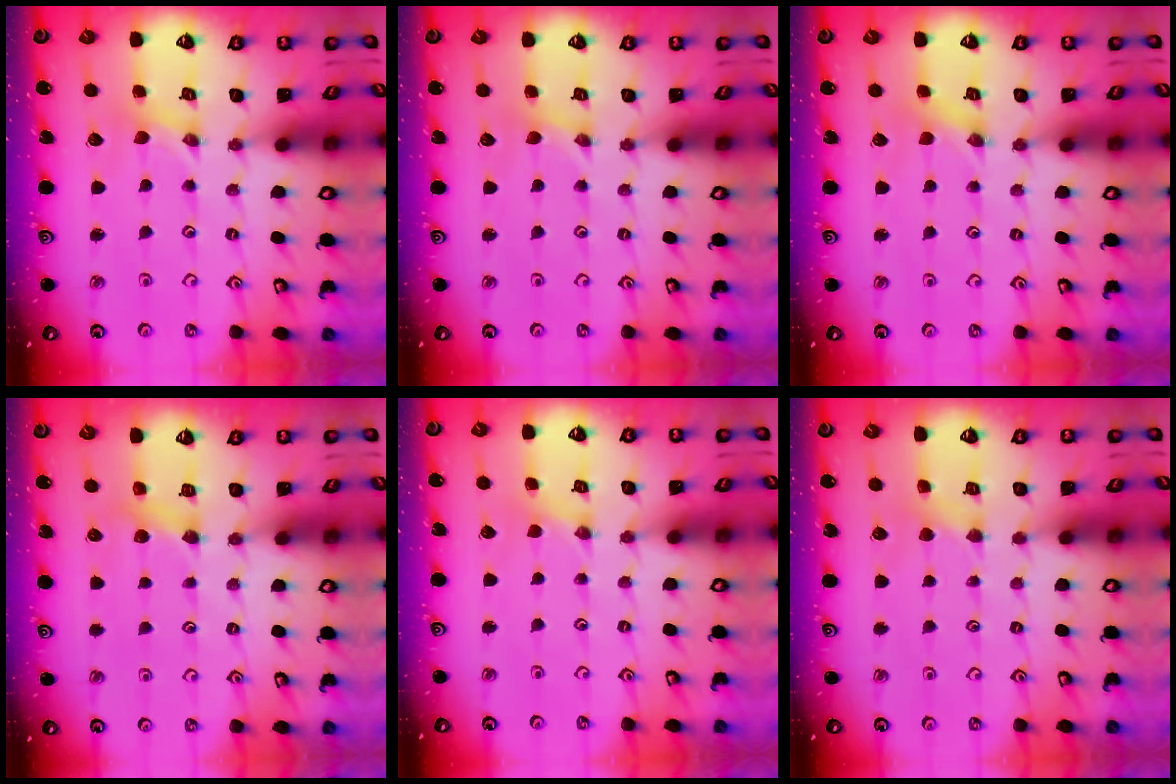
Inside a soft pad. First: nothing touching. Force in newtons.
{"total": 0.0}
{"total": 0.0}
{"total": 5.0, "press": 4.9, "slide": 0.6}
{"total": 0.7, "press": 0.7, "slide": 0.1}
{"total": 3.3, "press": 3.2, "slide": 0.6}